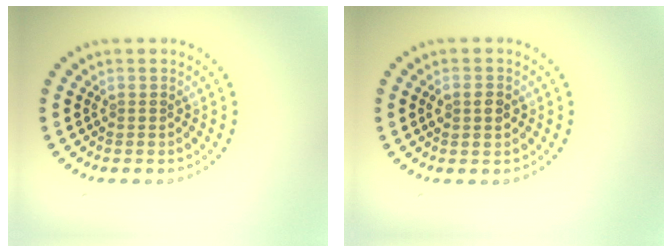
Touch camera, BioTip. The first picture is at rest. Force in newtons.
{"total": 2.3, "press": 2.3, "slide": 0.1}